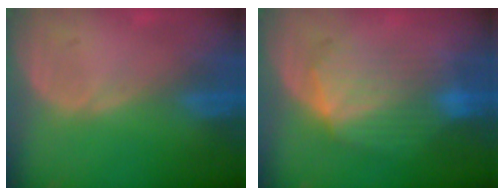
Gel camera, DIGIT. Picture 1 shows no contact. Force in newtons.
{"total": 7.4, "press": 7.4, "slide": 0.2}